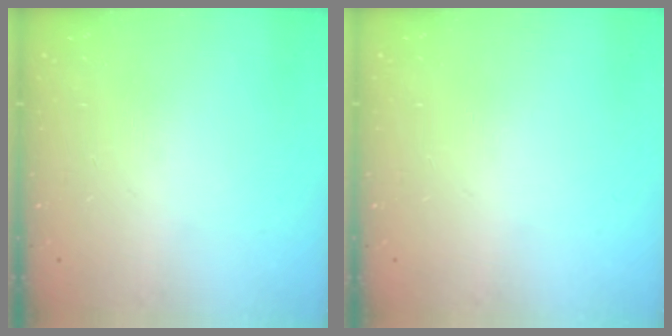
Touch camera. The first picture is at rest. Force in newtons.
{"total": 0.0}